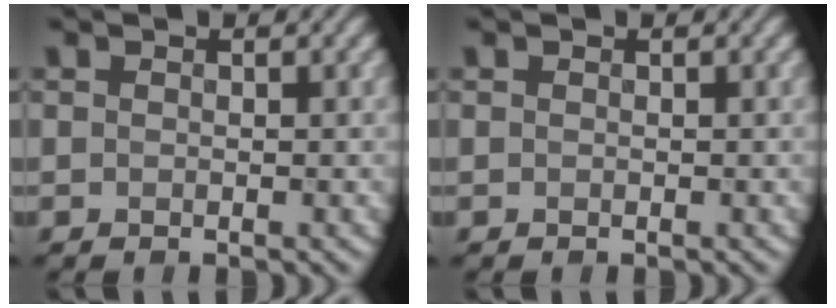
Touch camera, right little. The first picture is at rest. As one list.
[{"total": 0.0}]